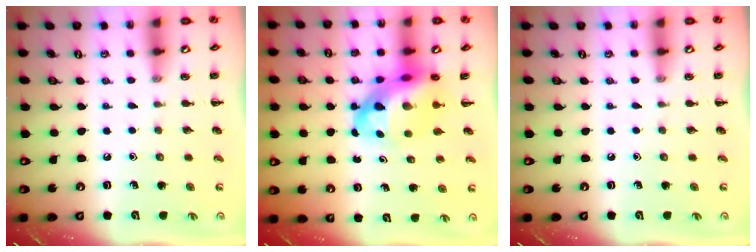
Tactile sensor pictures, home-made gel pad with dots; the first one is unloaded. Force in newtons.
{"total": 11.5, "press": 11.1, "slide": 3.1}
{"total": 0.0}